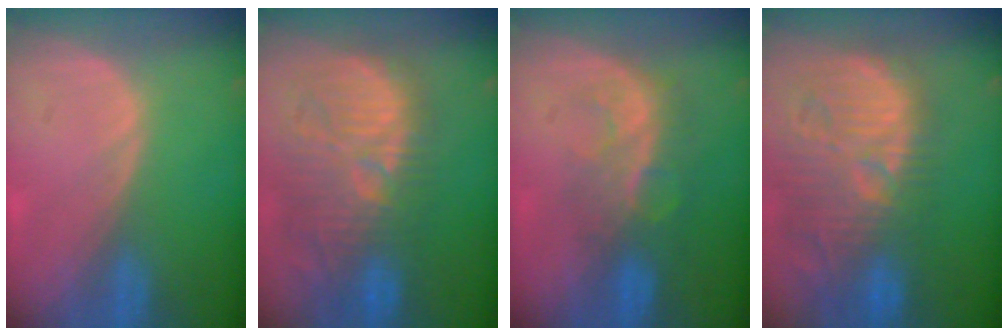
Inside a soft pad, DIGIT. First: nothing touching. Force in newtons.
{"total": 12.6, "press": 12.0, "slide": 4.1}
{"total": 8.2, "press": 7.0, "slide": 4.3}
{"total": 14.0, "press": 12.8, "slide": 5.8}